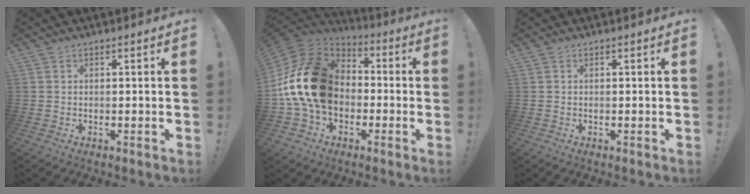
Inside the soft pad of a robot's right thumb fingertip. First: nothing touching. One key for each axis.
{"total": 22.3, "fx": -0.1, "fy": 16.0, "fz": 15.5, "tx": -0.283, "ty": 0.022, "tz": 0.010}
{"total": 0.0}